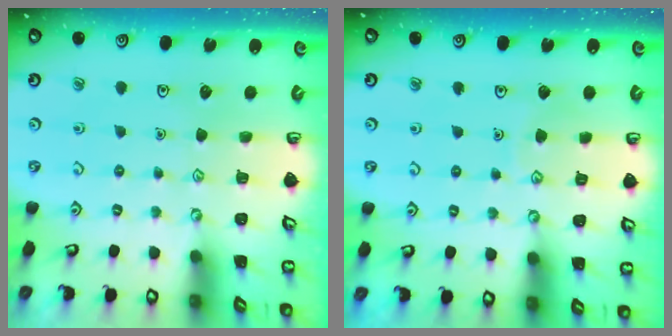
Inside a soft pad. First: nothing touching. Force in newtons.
{"total": 4.3, "press": 4.3, "slide": 0.5}